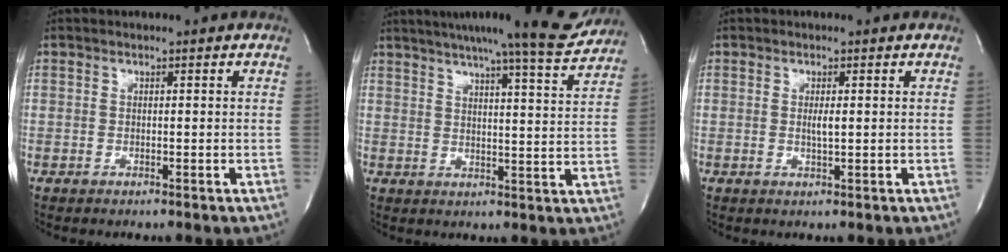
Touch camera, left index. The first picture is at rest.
{"total": 16.2, "force": [14.6, 0.5, 6.9], "torque": [-0.097, -0.024, 0.183]}
{"total": 1.6, "force": [0.0, 0.1, 1.6], "torque": [-0.032, -0.003, 0.001]}